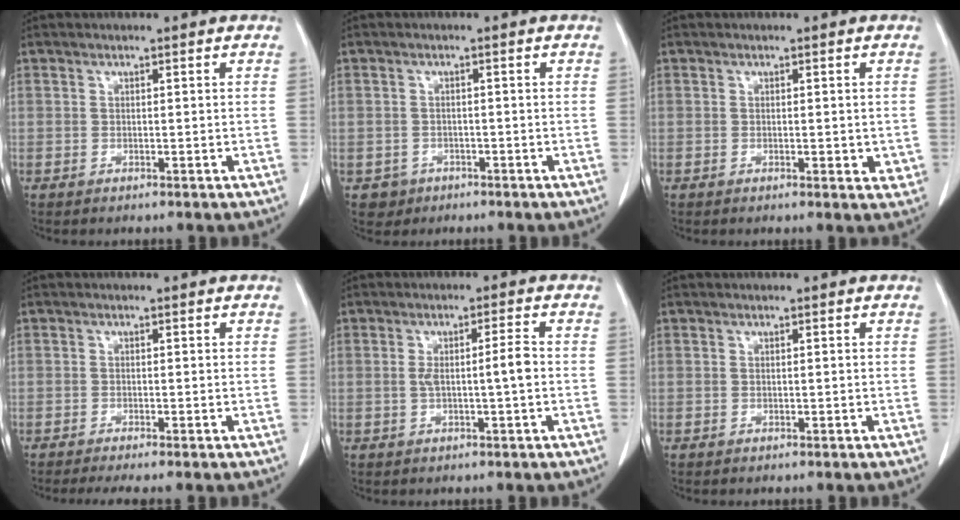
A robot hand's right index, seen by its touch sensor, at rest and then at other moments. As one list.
[{"total": 2.7, "force": [-1.2, 2.4, -0.1], "torque": [0.004, 0.012, -0.015]}, {"total": 2.6, "force": [-0.3, 1.0, 2.3], "torque": [-0.025, -0.004, -0.002]}, {"total": 3.5, "force": [-2.9, -0.2, 1.9], "torque": [-0.024, -0.006, -0.046]}, {"total": 3.8, "force": [-0.3, 0.0, 3.8], "torque": [-0.071, 0.007, -0.001]}, {"total": 0.0}]